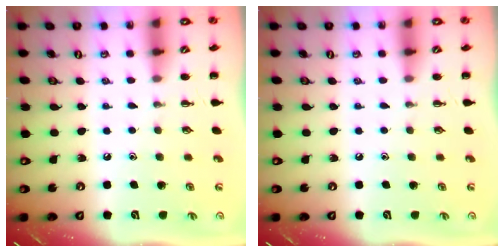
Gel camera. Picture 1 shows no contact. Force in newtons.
{"total": 0.0}